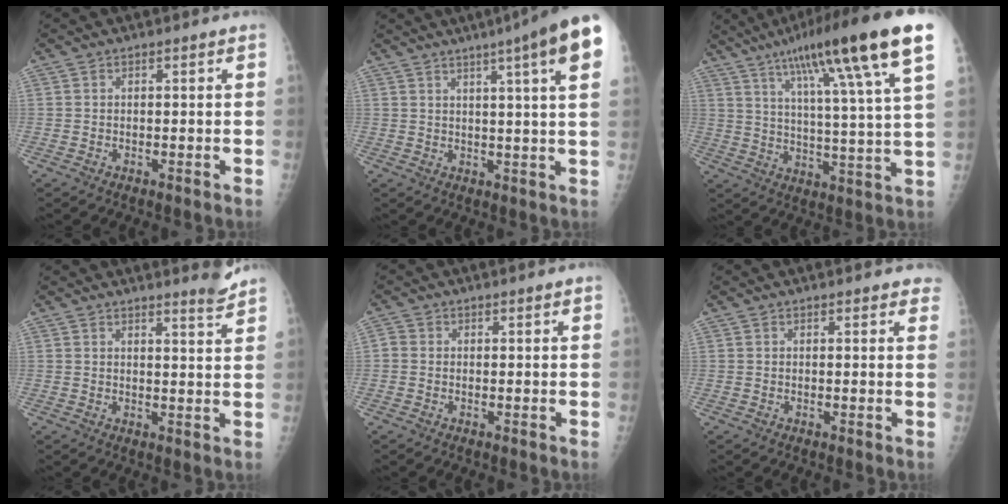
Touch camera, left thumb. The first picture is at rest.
{"total": 14.5, "force": [7.5, 0.6, 12.4], "torque": [-0.161, -0.009, 0.082]}
{"total": 23.1, "force": [12.6, 2.3, 19.2], "torque": [-0.293, -0.018, 0.189]}
{"total": 3.2, "force": [3.0, -0.3, 1.0], "torque": [-0.015, -0.037, 0.040]}
{"total": 1.4, "force": [0.2, 1.1, 0.7], "torque": [-0.010, 0.000, -0.003]}
{"total": 2.7, "force": [2.4, 1.0, 0.7], "torque": [0.016, -0.007, 0.011]}